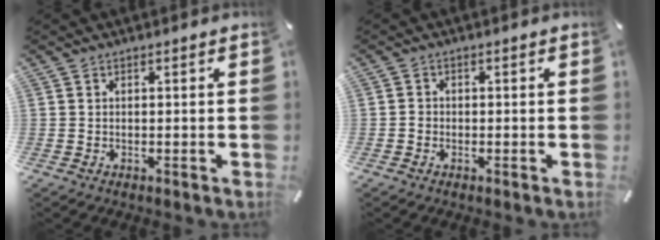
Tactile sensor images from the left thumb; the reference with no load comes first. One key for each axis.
{"total": 1.1, "fx": -0.5, "fy": 1.0, "fz": 0.4, "tx": -0.008, "ty": 0.002, "tz": -0.011}